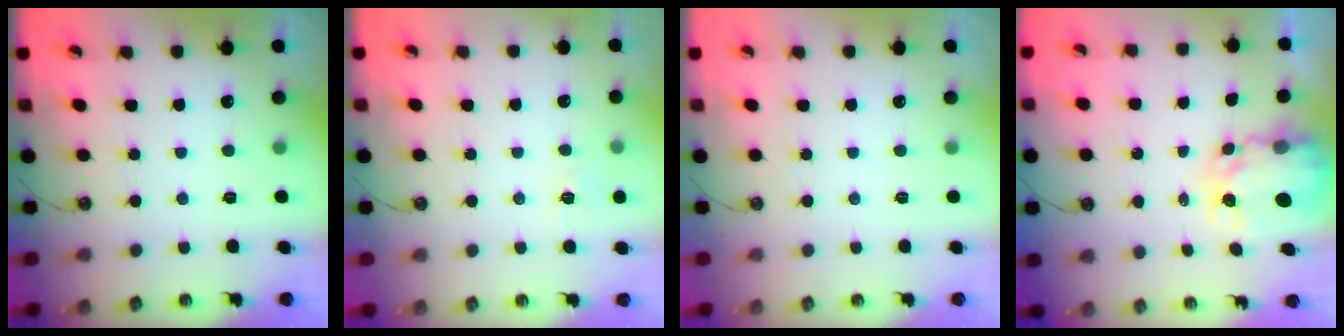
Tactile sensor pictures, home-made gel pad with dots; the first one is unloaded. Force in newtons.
{"total": 4.8, "press": 4.8, "slide": 0.6}
{"total": 0.0}
{"total": 6.2, "press": 6.2, "slide": 0.5}